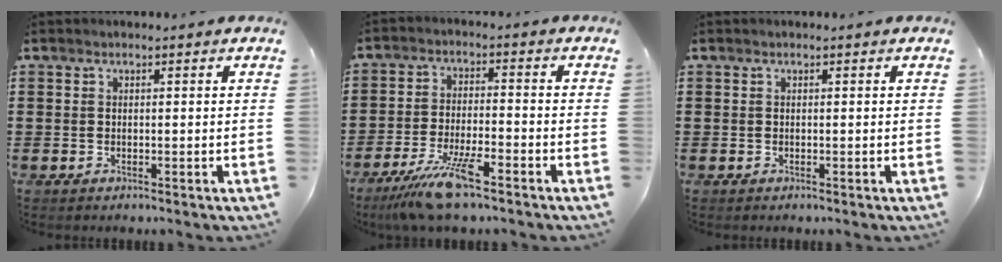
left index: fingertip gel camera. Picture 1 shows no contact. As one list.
[{"total": 8.2, "force": [-6.1, 1.1, 5.4], "torque": [-0.117, -0.011, -0.116]}, {"total": 0.0}]